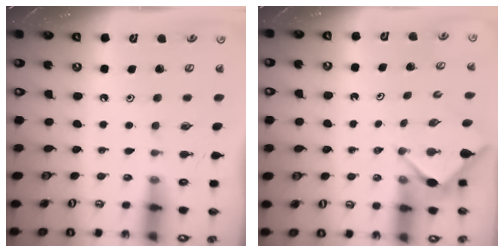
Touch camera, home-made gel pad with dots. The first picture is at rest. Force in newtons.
{"total": 2.8, "press": 2.7, "slide": 0.3}